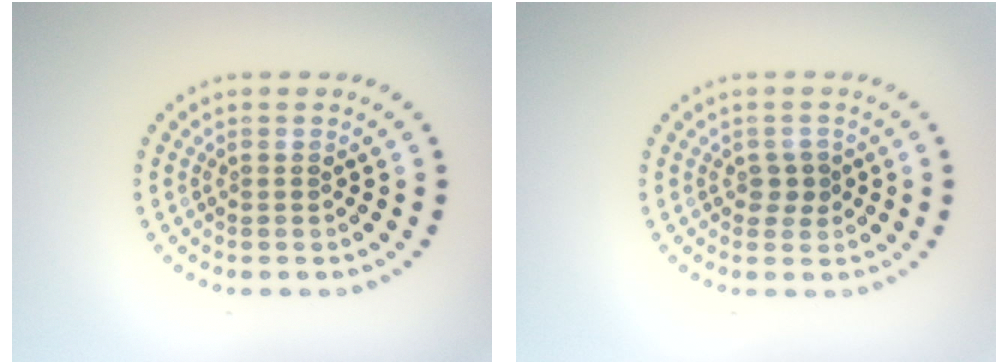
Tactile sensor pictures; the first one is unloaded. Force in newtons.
{"total": 1.6, "press": 1.5, "slide": 0.6}